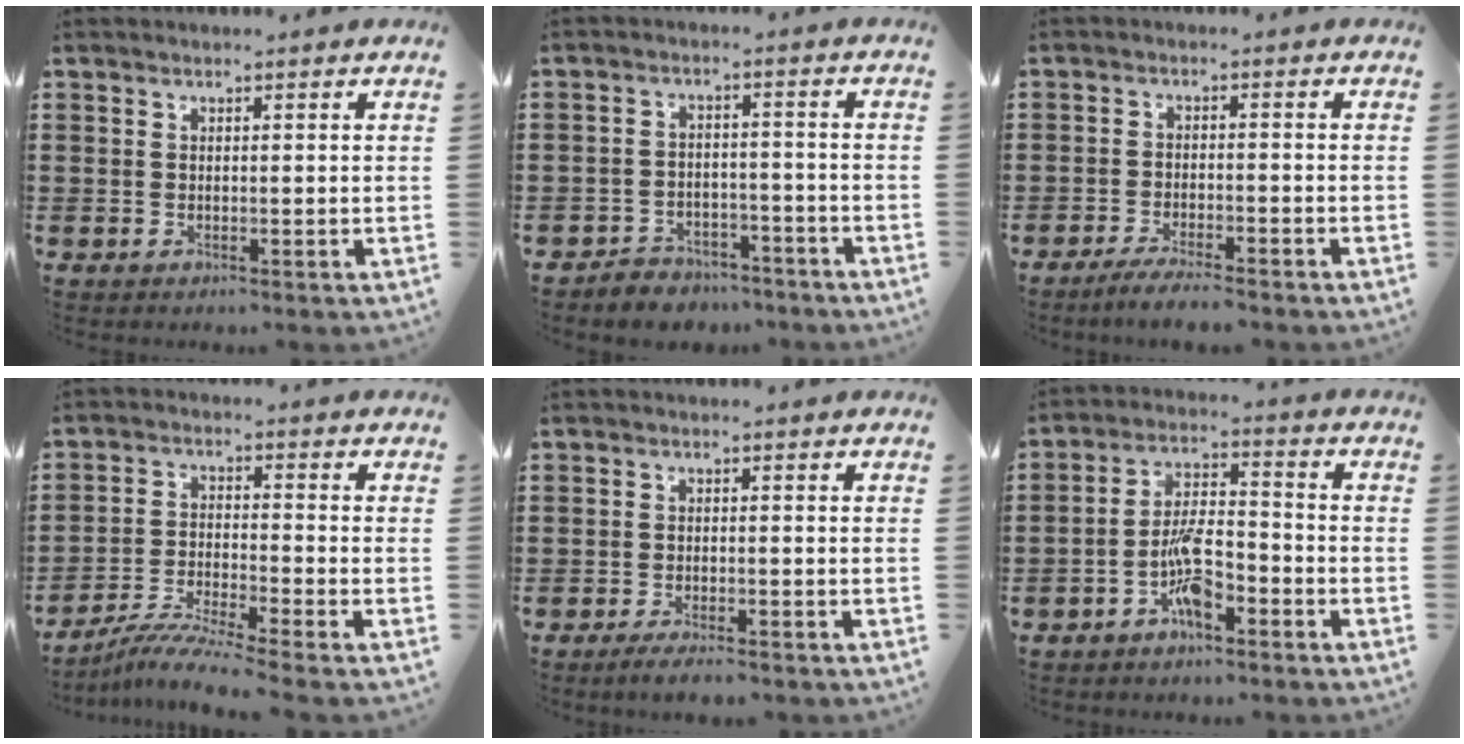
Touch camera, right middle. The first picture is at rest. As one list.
[{"total": 3.8, "force": [-3.7, 0.8, -0.2], "torque": [-0.004, 0.005, -0.078]}, {"total": 3.3, "force": [-3.0, -0.1, 1.3], "torque": [-0.022, -0.002, -0.058]}, {"total": 5.7, "force": [-5.2, -0.6, 2.1], "torque": [-0.047, -0.018, -0.103]}, {"total": 2.2, "force": [-1.9, 0.1, 0.9], "torque": [-0.016, 0.001, -0.037]}, {"total": 7.0, "force": [-3.7, 2.2, 5.4], "torque": [-0.116, 0.005, -0.073]}]